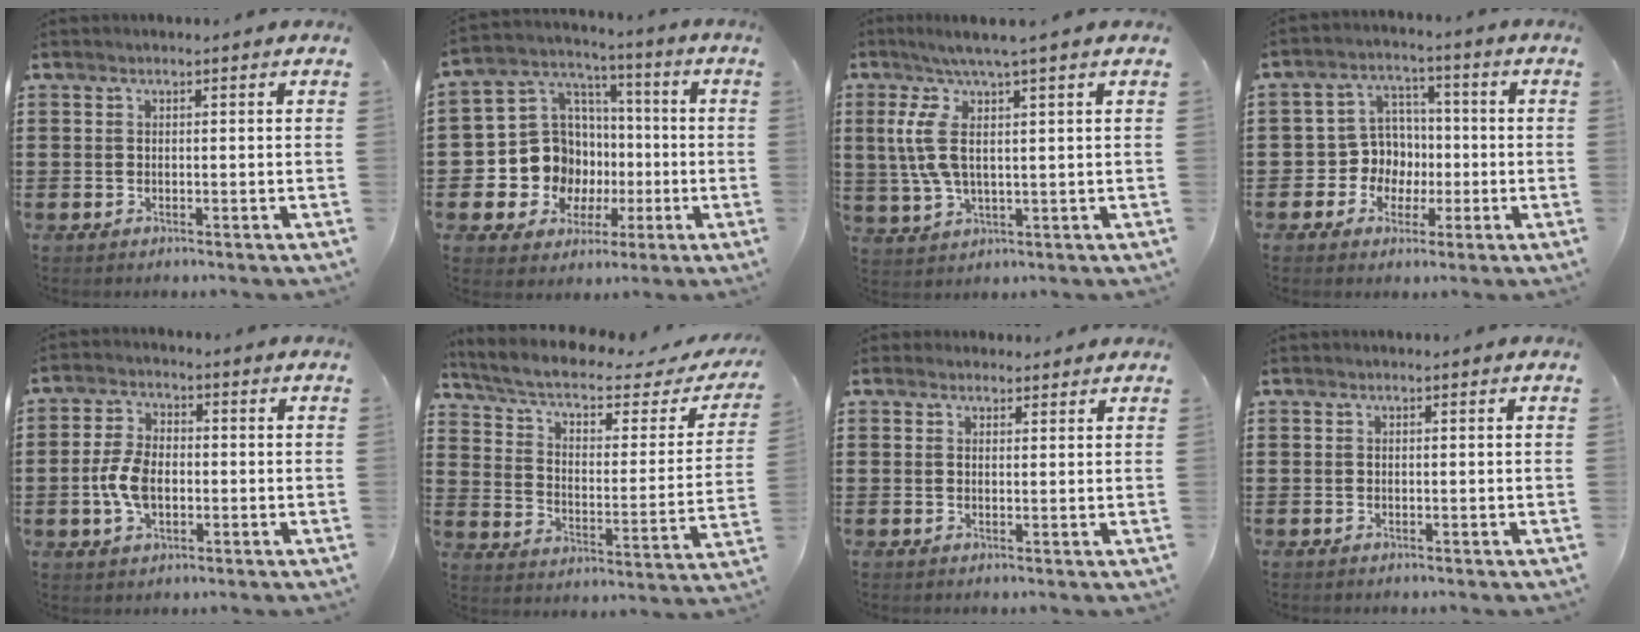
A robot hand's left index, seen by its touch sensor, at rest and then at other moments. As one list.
[{"total": 11.4, "force": [-2.0, 10.6, 3.5], "torque": [-0.111, 0.002, -0.029]}, {"total": 7.6, "force": [2.1, 1.1, 7.2], "torque": [-0.178, -0.015, 0.026]}, {"total": 6.6, "force": [-0.7, 6.4, 1.7], "torque": [-0.062, 0.009, -0.014]}, {"total": 6.5, "force": [-1.0, 3.8, 5.2], "torque": [-0.128, -0.003, -0.026]}, {"total": 5.5, "force": [3.7, 1.4, 3.9], "torque": [-0.093, -0.028, 0.058]}, {"total": 1.7, "force": [1.6, 0.7, 0.2], "torque": [-0.008, 0.005, 0.032]}, {"total": 0.0}]